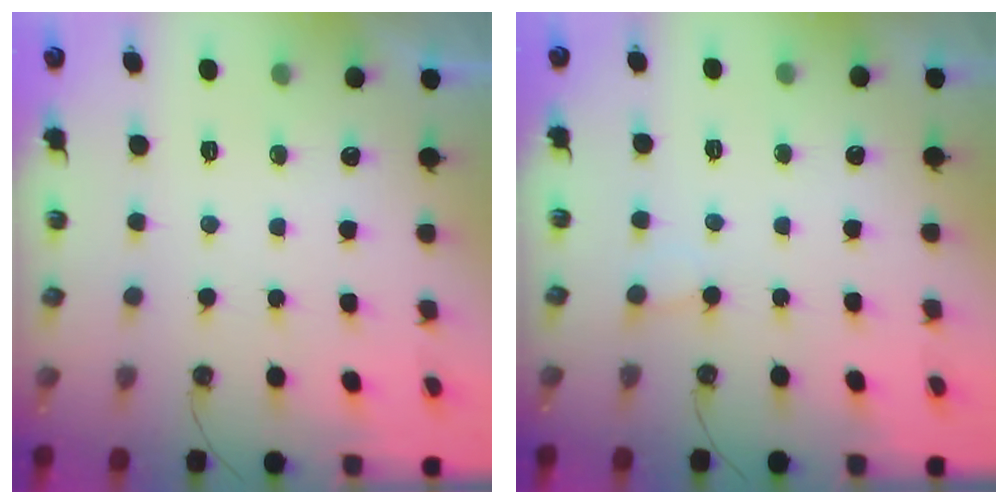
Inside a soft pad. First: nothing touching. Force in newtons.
{"total": 3.7, "press": 3.7, "slide": 0.4}